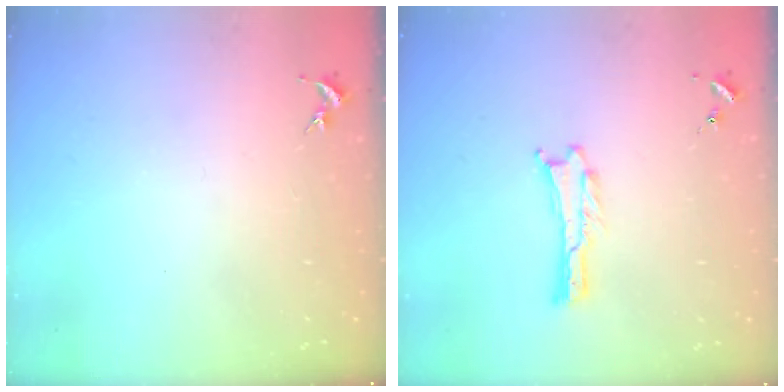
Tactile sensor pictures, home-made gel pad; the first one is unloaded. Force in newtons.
{"total": 0.0}